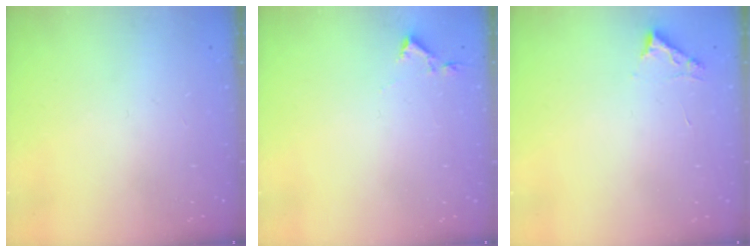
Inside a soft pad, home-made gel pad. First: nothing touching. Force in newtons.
{"total": 2.9, "press": 2.9, "slide": 0.5}
{"total": 2.7, "press": 2.7, "slide": 0.3}